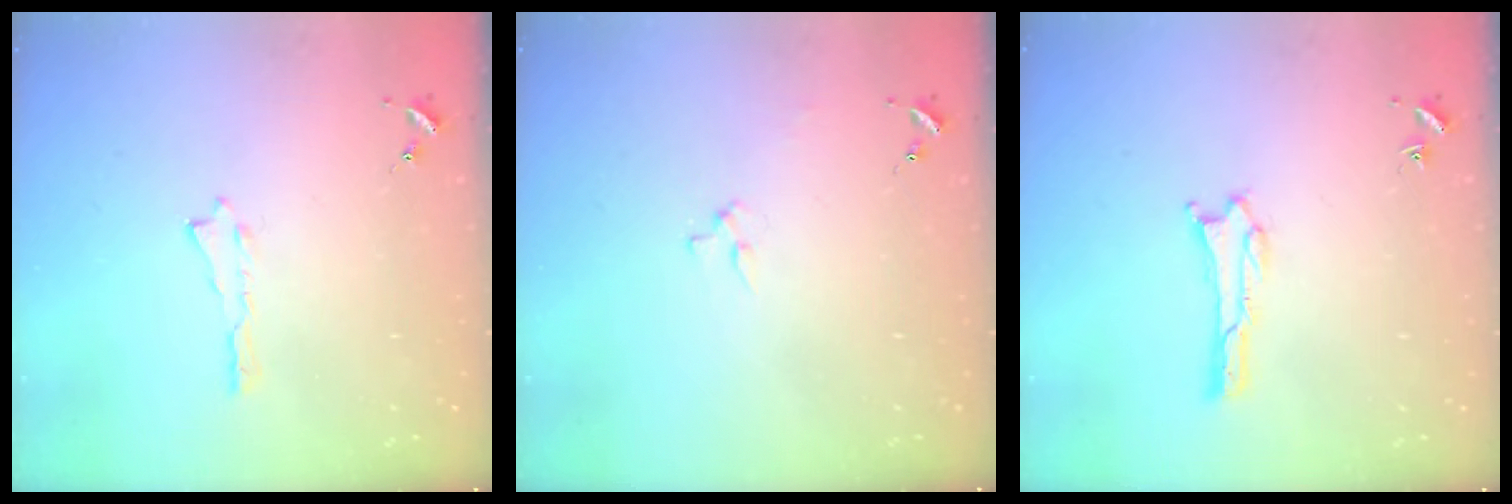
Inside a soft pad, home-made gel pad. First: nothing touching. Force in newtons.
{"total": 2.3, "press": 2.3, "slide": 0.3}
{"total": 0.8, "press": 0.8, "slide": 0.2}